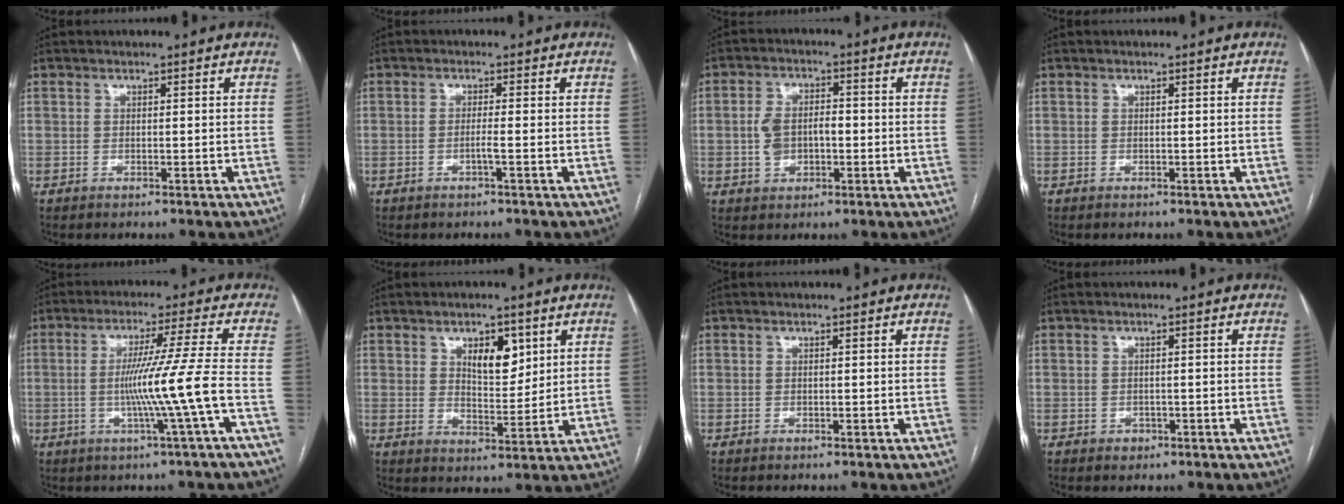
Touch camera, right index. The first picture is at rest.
{"total": 1.5, "force": [-0.7, -0.4, 1.3], "torque": [-0.024, 0.000, -0.014]}
{"total": 5.8, "force": [-0.6, 3.8, 4.3], "torque": [-0.088, 0.018, -0.007]}
{"total": 0.0}
{"total": 9.5, "force": [-2.3, -2.7, 8.8], "torque": [-0.162, -0.004, -0.039]}
{"total": 6.6, "force": [3.0, 3.1, 5.0], "torque": [-0.077, -0.001, 0.052]}
{"total": 0.0}
{"total": 1.4, "force": [-0.6, 1.1, 0.5], "torque": [-0.008, 0.003, -0.003]}